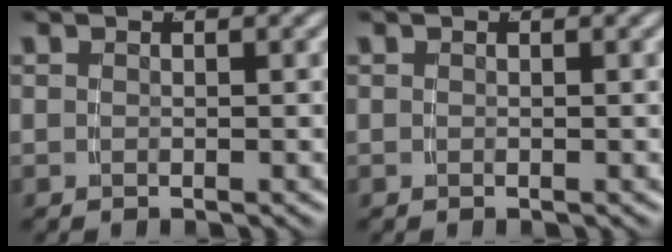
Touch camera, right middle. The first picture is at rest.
{"total": 0.0}